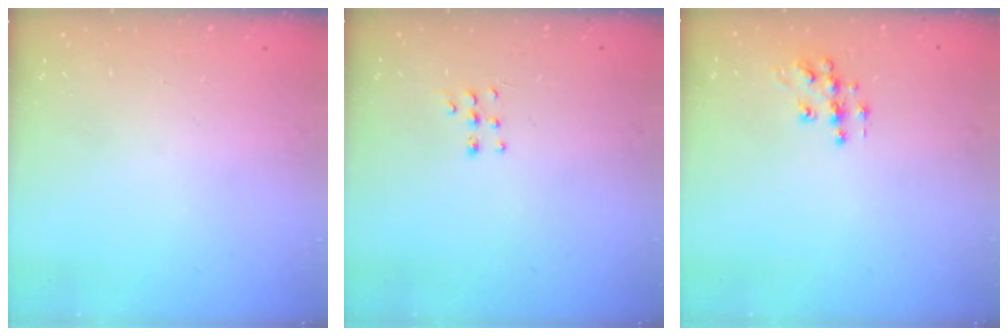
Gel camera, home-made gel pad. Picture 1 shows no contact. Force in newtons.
{"total": 5.9, "press": 5.8, "slide": 0.7}
{"total": 8.7, "press": 8.7, "slide": 0.5}